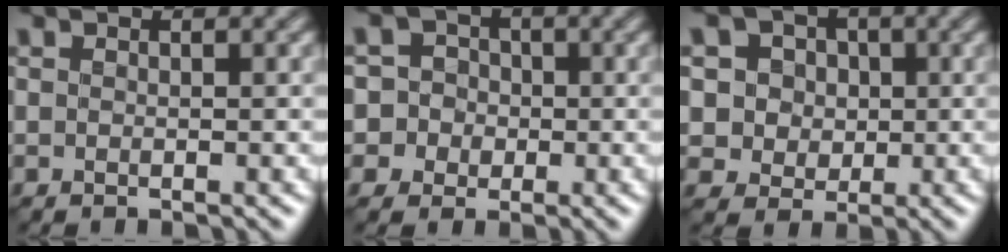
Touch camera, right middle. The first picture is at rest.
{"total": 5.4, "force": [-0.5, 5.3, 0.9], "torque": [0.004, 0.023, -0.034]}
{"total": 6.2, "force": [2.1, 5.4, 2.2], "torque": [-0.035, 0.018, 0.023]}